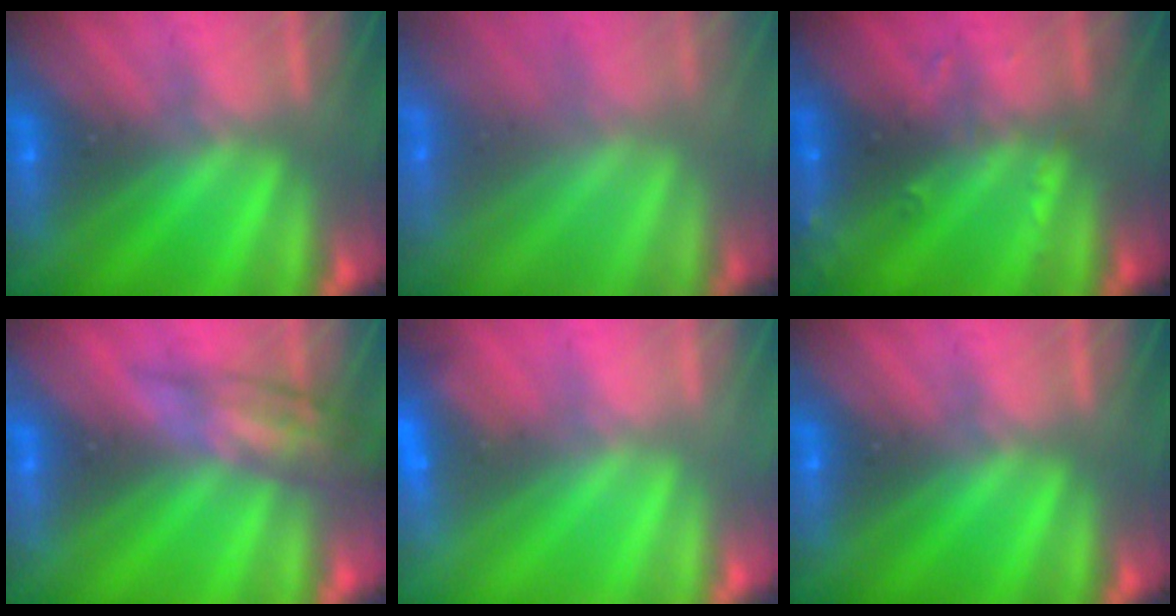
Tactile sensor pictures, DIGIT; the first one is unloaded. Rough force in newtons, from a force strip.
{"total": 2.1}
{"total": 2.8}
{"total": 2.5}
{"total": 7.8}
{"total": 0.0}